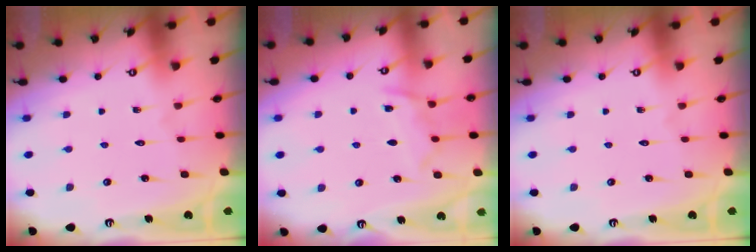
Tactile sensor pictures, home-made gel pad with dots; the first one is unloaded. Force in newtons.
{"total": 8.6, "press": 8.6, "slide": 0.9}
{"total": 0.0}